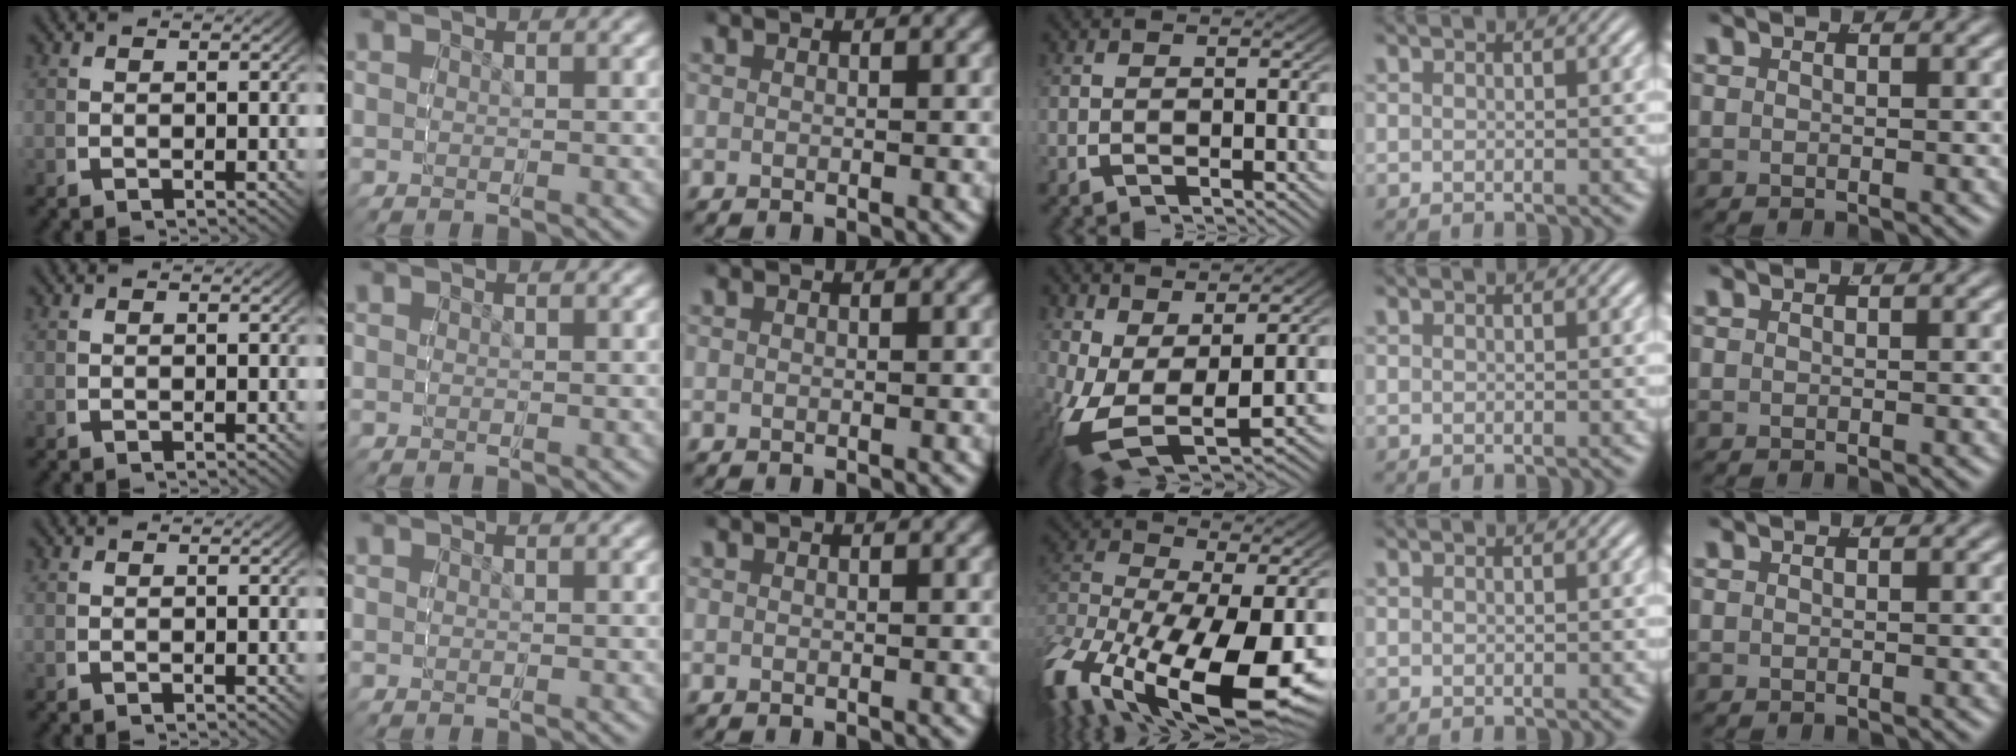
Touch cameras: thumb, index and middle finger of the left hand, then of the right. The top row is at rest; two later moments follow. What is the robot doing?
{"motion": "grasp_and_lifting", "object": "button"}